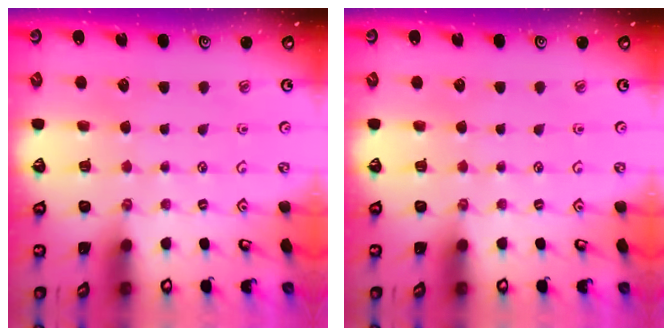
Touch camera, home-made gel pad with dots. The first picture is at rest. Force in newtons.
{"total": 0.0}